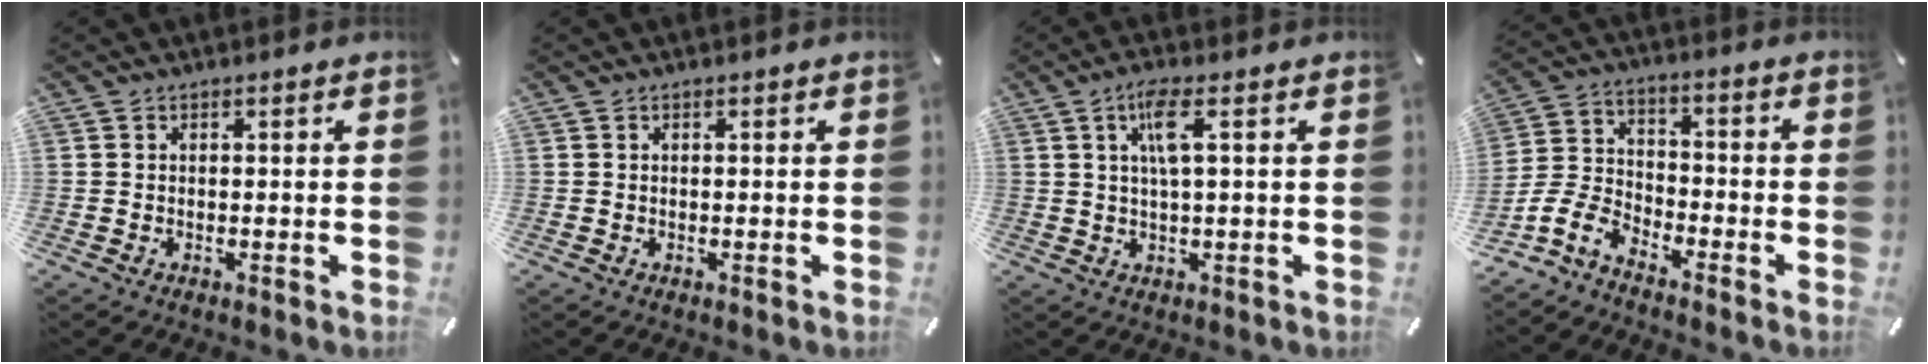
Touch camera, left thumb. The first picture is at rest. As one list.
[{"total": 0.0}, {"total": 6.0, "force": [1.7, 1.0, 5.7], "torque": [-0.113, 0.004, 0.026]}, {"total": 9.6, "force": [-7.2, 4.9, 4.0], "torque": [-0.092, 0.028, -0.141]}]